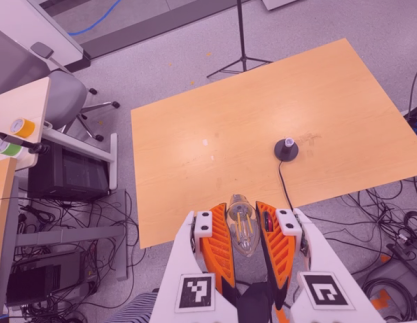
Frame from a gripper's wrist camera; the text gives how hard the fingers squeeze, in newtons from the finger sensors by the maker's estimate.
{"total": 20.7, "left": 23.1, "right": 18.3}